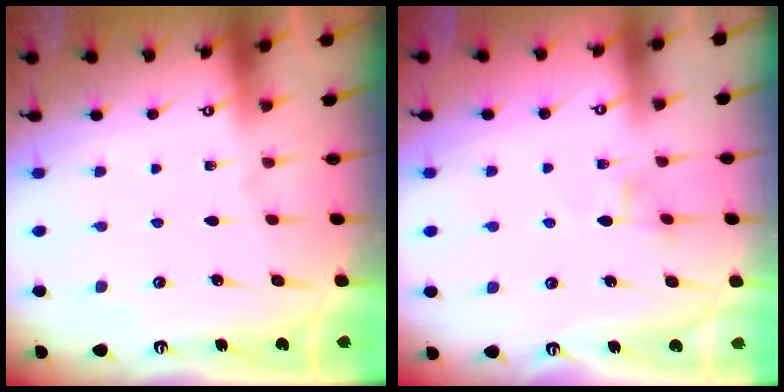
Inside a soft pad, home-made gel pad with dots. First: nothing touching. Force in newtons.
{"total": 3.4, "press": 3.4, "slide": 0.4}